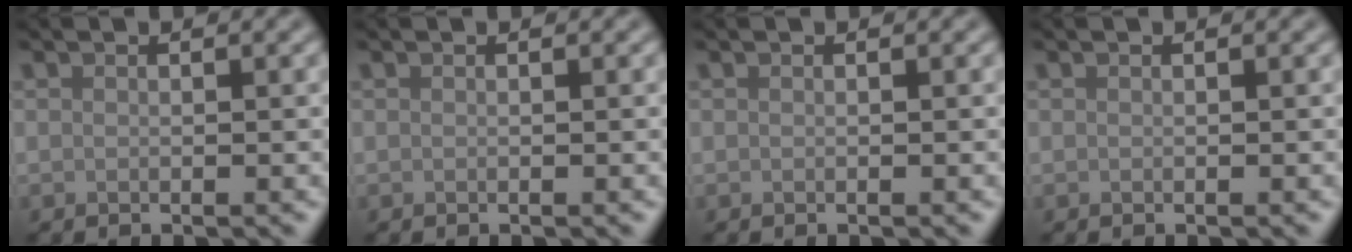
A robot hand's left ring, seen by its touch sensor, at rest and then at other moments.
{"total": 0.0}
{"total": 0.0}
{"total": 0.0}